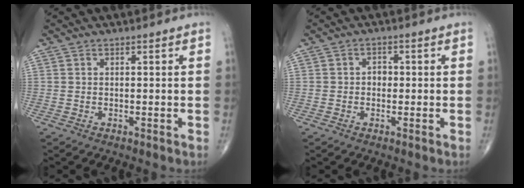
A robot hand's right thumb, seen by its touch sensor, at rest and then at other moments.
{"total": 1.9, "force": [-0.2, 1.6, 1.0], "torque": [-0.003, 0.006, -0.006]}